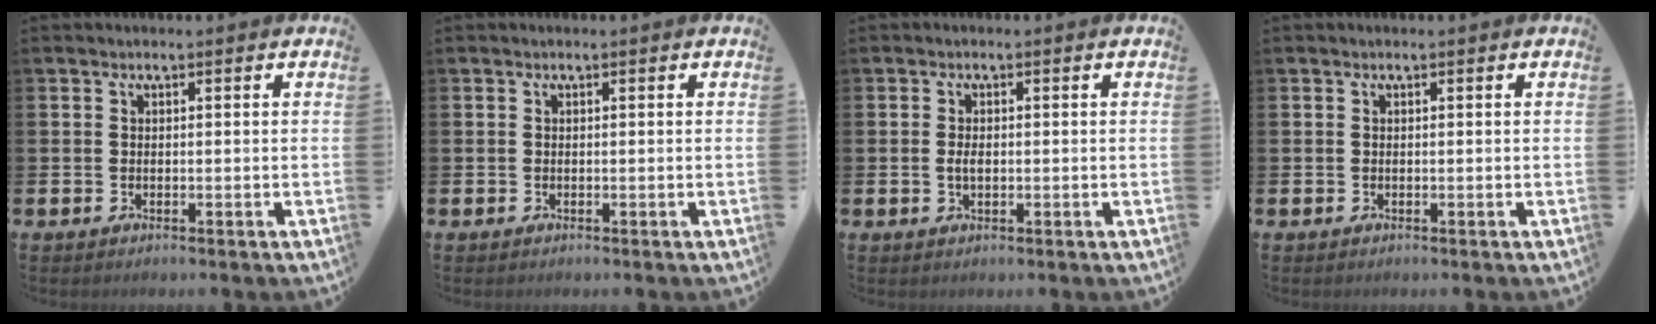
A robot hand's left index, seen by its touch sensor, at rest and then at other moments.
{"total": 0.0}
{"total": 1.7, "force": [-0.1, 0.9, 1.4], "torque": [-0.026, 0.004, -0.004]}
{"total": 0.0}